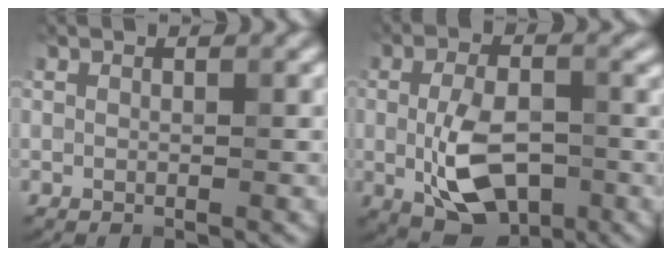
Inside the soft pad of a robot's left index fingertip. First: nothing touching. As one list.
[{"total": 5.8, "force": [-1.5, 3.6, 4.4], "torque": [-0.095, -0.014, -0.026]}]